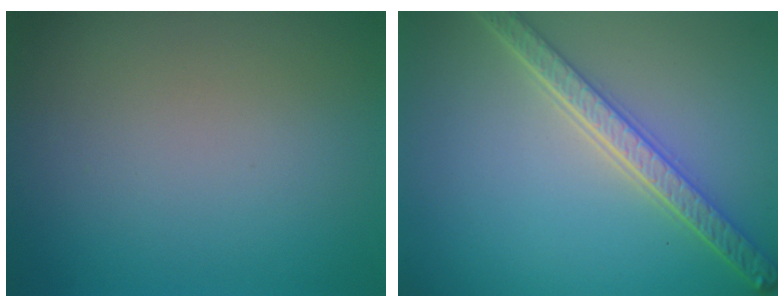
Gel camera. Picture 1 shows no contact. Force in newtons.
{"total": 4.9, "press": 3.9, "slide": 3.0}